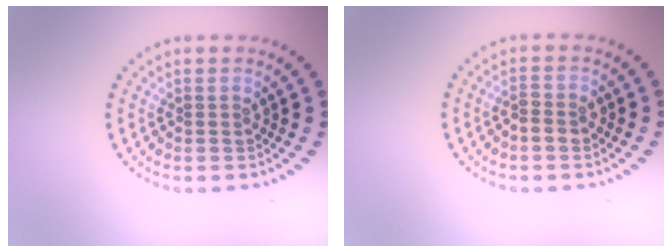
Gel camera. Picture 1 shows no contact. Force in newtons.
{"total": 1.3, "press": 1.2, "slide": 0.5}